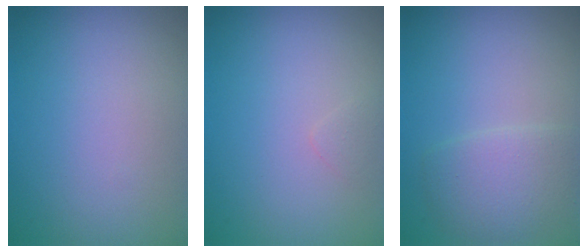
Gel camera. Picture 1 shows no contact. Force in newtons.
{"total": 0.6, "press": 0.6, "slide": 0.0}
{"total": 3.1, "press": 3.1, "slide": 0.1}